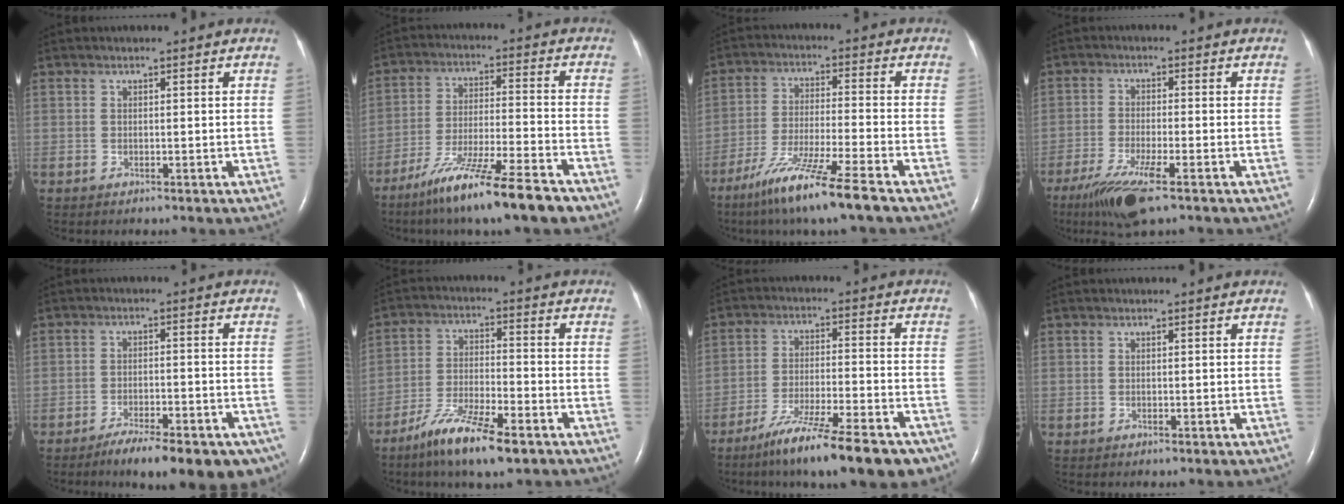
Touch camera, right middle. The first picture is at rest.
{"total": 14.1, "force": [-10.3, 0.2, 9.6], "torque": [-0.178, -0.038, -0.178]}
{"total": 11.7, "force": [-8.2, -1.0, 8.3], "torque": [-0.161, -0.042, -0.149]}
{"total": 8.7, "force": [-5.6, 0.9, 6.5], "torque": [-0.126, -0.025, -0.098]}
{"total": 13.6, "force": [-9.7, 3.8, 8.7], "torque": [-0.080, 0.005, -0.136]}
{"total": 10.8, "force": [-7.2, 1.8, 7.9], "torque": [-0.155, -0.023, -0.129]}
{"total": 16.9, "force": [-12.7, 2.0, 11.0], "torque": [-0.145, -0.025, -0.200]}
{"total": 0.0}